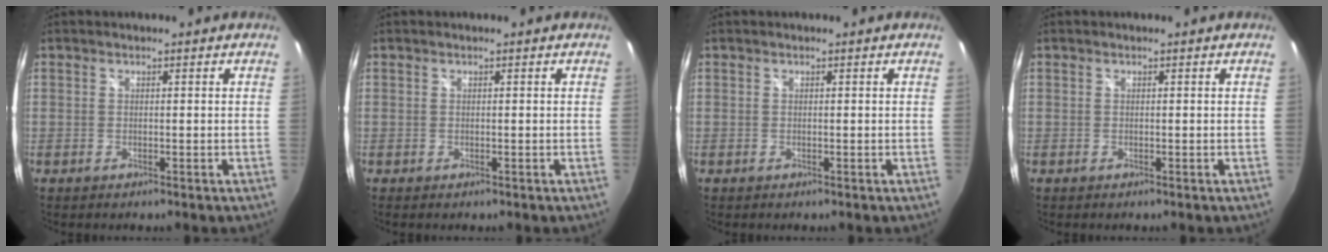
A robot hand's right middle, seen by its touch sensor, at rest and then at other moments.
{"total": 0.0}
{"total": 0.0}
{"total": 0.0}